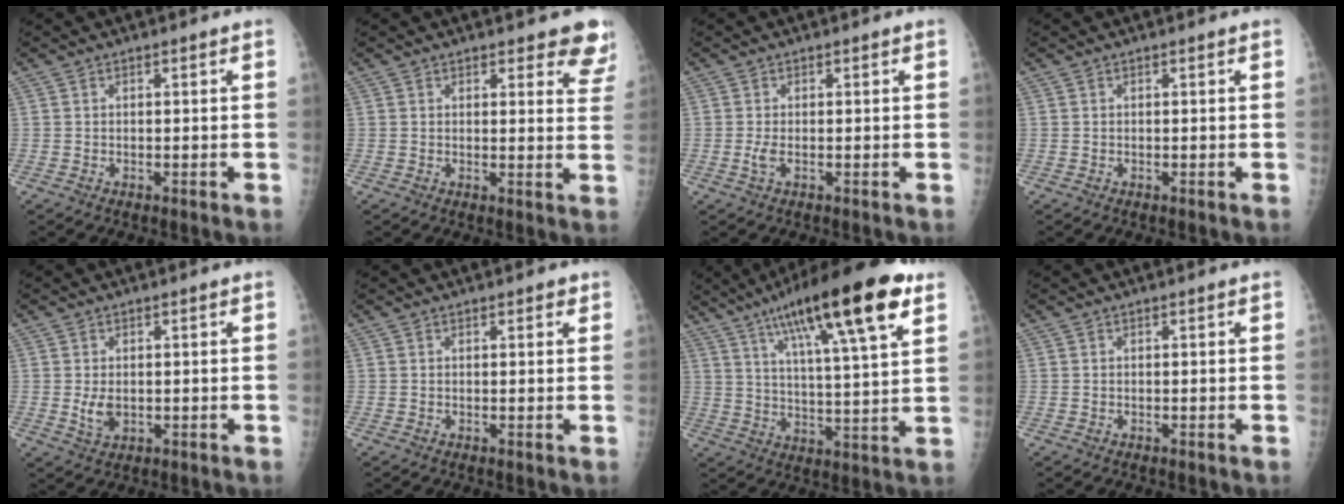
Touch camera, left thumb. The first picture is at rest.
{"total": 7.2, "force": [6.2, 2.7, 2.5], "torque": [0.018, -0.032, 0.047]}
{"total": 1.7, "force": [-0.2, 0.7, 1.5], "torque": [-0.034, -0.003, -0.004]}
{"total": 0.0}
{"total": 3.4, "force": [0.0, 2.3, 2.5], "torque": [-0.040, -0.008, 0.006]}
{"total": 1.4, "force": [0.9, 0.7, 0.8], "torque": [0.002, -0.003, 0.008]}
{"total": 22.2, "force": [11.9, 4.3, 18.2], "torque": [-0.283, -0.020, 0.190]}
{"total": 0.0}